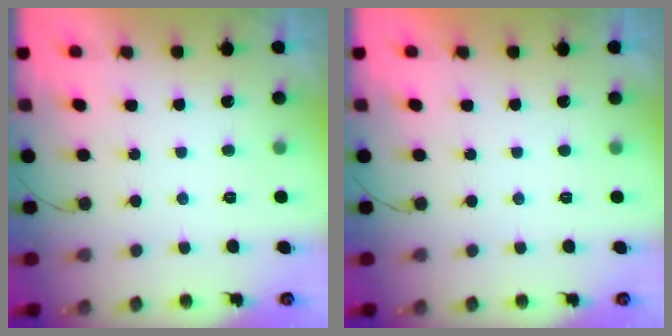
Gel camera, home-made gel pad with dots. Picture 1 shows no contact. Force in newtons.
{"total": 0.0}